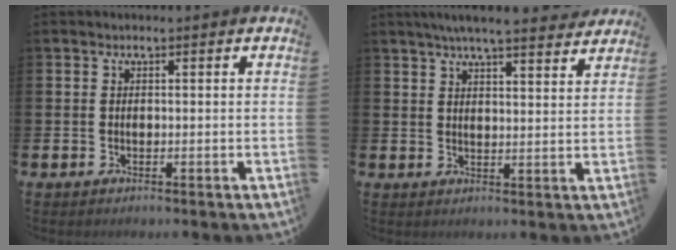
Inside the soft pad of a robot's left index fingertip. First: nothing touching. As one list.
[{"total": 5.9, "force": [5.5, 0.2, 2.0], "torque": [-0.043, -0.024, 0.096]}]